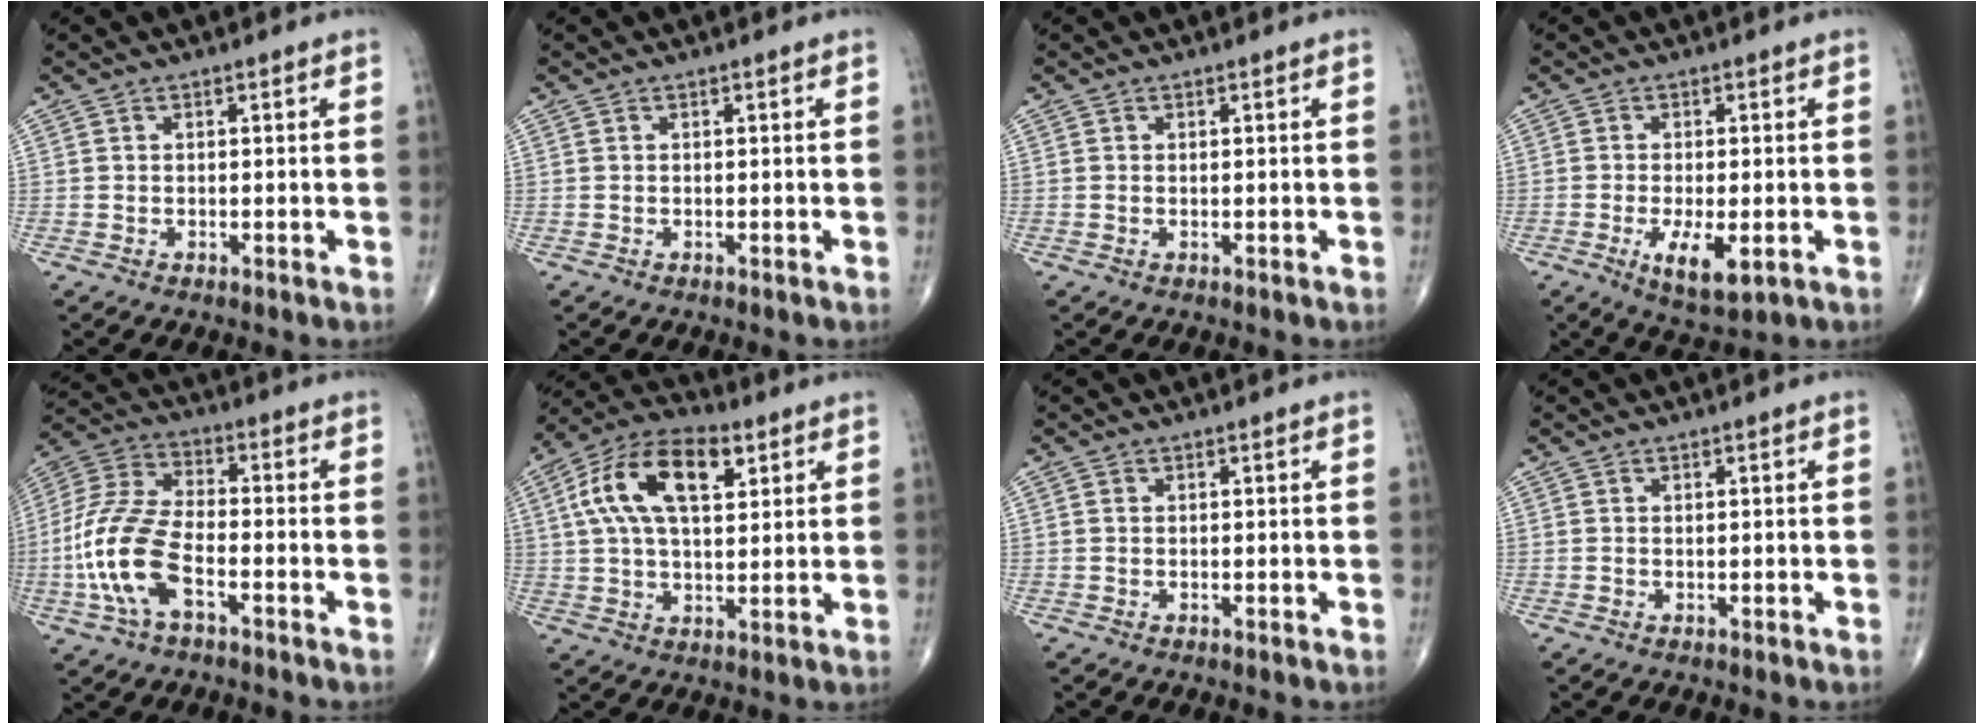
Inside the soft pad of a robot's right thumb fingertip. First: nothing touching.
{"total": 0.0}
{"total": 0.0}
{"total": 7.1, "force": [-2.1, 2.6, 6.3], "torque": [-0.110, -0.016, -0.029]}
{"total": 14.5, "force": [-4.7, 6.8, 11.9], "torque": [-0.260, 0.031, -0.093]}
{"total": 15.8, "force": [5.2, 8.3, 12.4], "torque": [-0.218, 0.012, 0.086]}
{"total": 0.0}
{"total": 0.0}